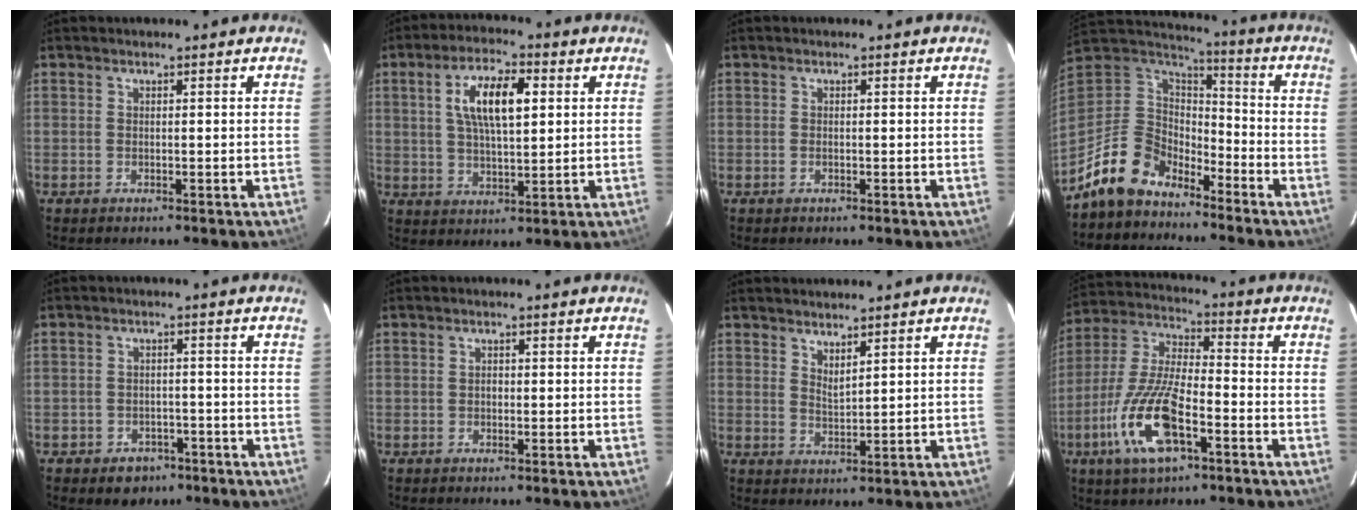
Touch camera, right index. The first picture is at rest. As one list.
[{"total": 10.3, "force": [2.8, 4.0, 9.1], "torque": [-0.166, 0.013, 0.051]}, {"total": 0.5, "force": [-0.2, 0.2, 0.4], "torque": [-0.009, 0.000, -0.005]}, {"total": 14.0, "force": [-10.4, 7.9, 4.9], "torque": [-0.133, 0.020, -0.187]}, {"total": 5.9, "force": [-3.8, 4.3, 1.5], "torque": [-0.045, 0.012, -0.040]}, {"total": 0.7, "force": [-0.2, 0.6, 0.3], "torque": [-0.003, 0.002, -0.004]}, {"total": 2.8, "force": [2.3, 0.5, 1.4], "torque": [-0.024, -0.003, 0.039]}, {"total": 16.2, "force": [-7.2, 5.5, 13.5], "torque": [-0.293, -0.012, -0.141]}]